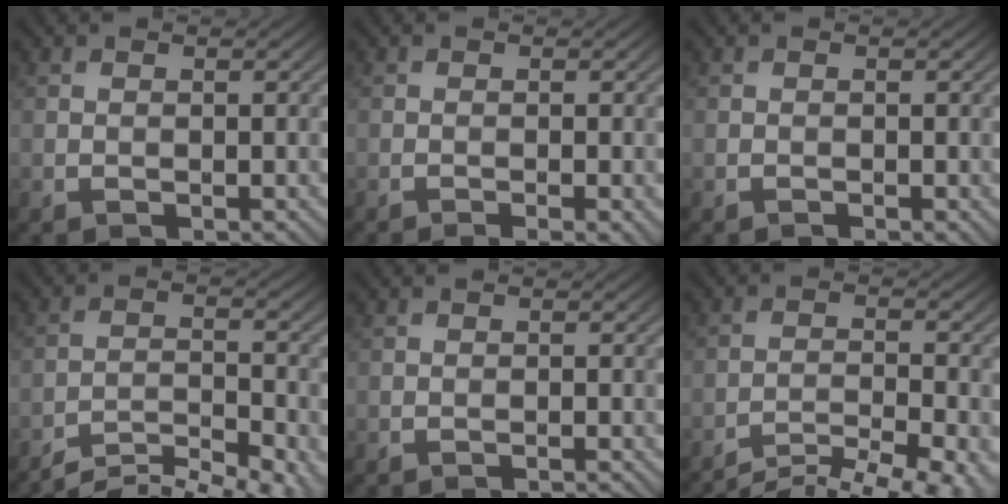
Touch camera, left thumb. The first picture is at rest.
{"total": 2.4, "force": [-1.3, 0.4, 2.0], "torque": [-0.027, 0.001, -0.023]}
{"total": 0.5, "force": [-0.4, 0.0, 0.3], "torque": [-0.006, 0.000, -0.009]}
{"total": 9.3, "force": [-8.0, 2.3, 4.2], "torque": [-0.072, -0.004, -0.117]}
{"total": 0.6, "force": [-0.6, 0.0, 0.3], "torque": [-0.002, 0.003, -0.016]}
{"total": 10.6, "force": [-9.4, 2.1, 4.5], "torque": [-0.075, -0.009, -0.129]}